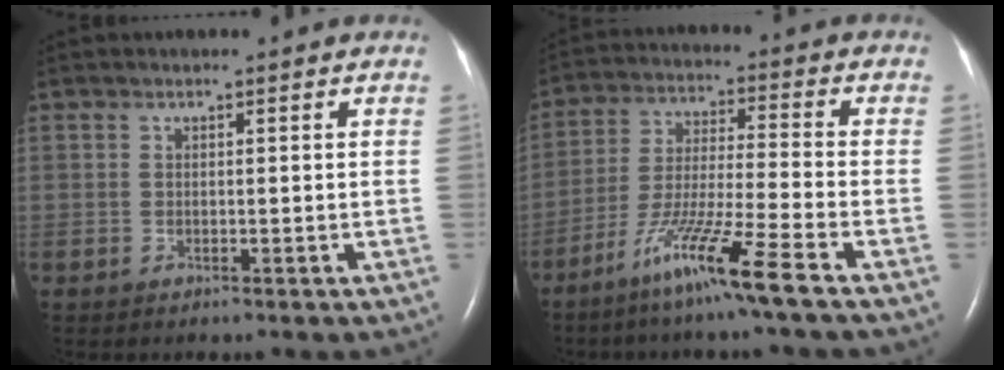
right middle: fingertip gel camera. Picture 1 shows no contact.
{"total": 11.8, "force": [-7.5, -1.6, 8.9], "torque": [-0.175, -0.040, -0.146]}